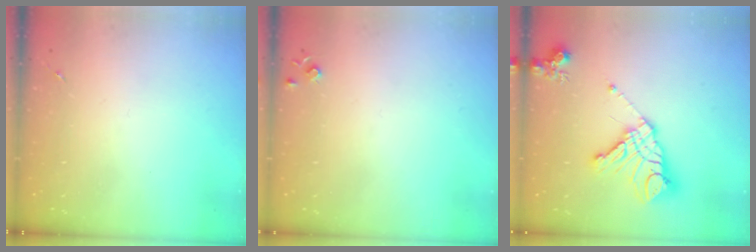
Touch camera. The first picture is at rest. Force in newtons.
{"total": 4.3, "press": 4.3, "slide": 0.7}
{"total": 17.2, "press": 17.0, "slide": 2.4}